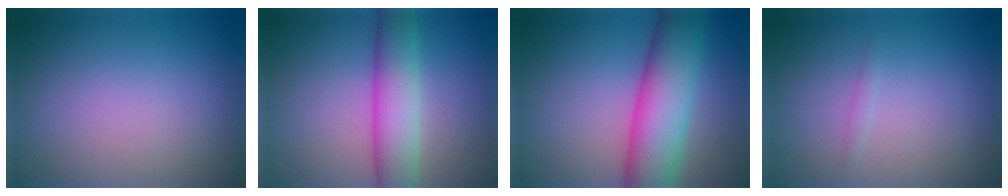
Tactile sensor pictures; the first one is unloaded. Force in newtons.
{"total": 5.7, "press": 5.7, "slide": 0.2}
{"total": 9.9, "press": 9.8, "slide": 0.4}
{"total": 0.6, "press": 0.6, "slide": 0.0}